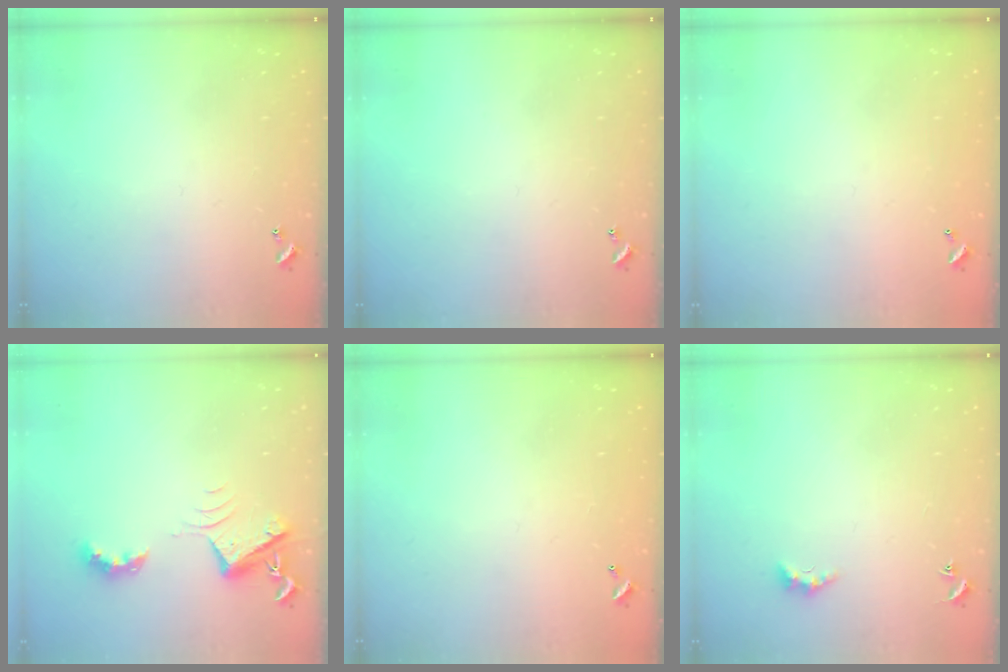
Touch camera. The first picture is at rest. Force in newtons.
{"total": 0.0}
{"total": 2.7, "press": 2.7, "slide": 0.1}
{"total": 7.7, "press": 7.6, "slide": 1.6}
{"total": 2.7, "press": 2.7, "slide": 0.1}
{"total": 2.2, "press": 2.1, "slide": 0.6}